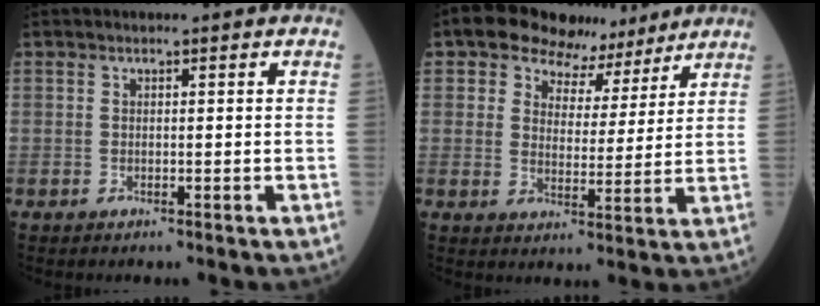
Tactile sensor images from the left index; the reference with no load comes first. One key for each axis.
{"total": 9.1, "fx": 7.0, "fy": 5.3, "fz": 2.4, "tx": -0.035, "ty": 0.020, "tz": 0.101}